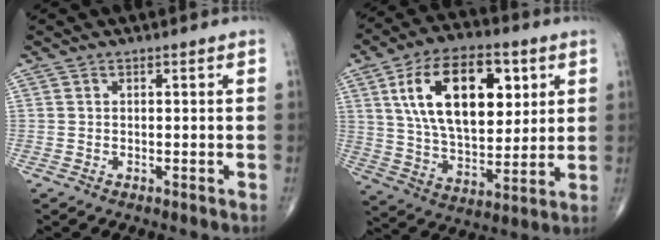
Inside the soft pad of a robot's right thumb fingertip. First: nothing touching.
{"total": 21.5, "force": [6.9, 11.7, 16.7], "torque": [-0.248, -0.018, 0.119]}